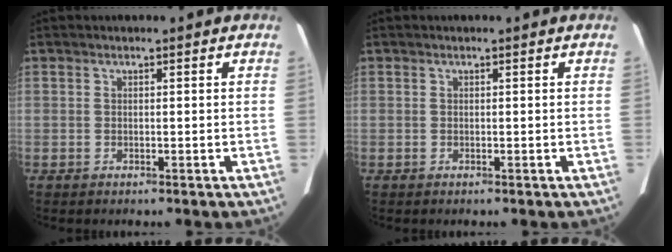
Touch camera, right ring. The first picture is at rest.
{"total": 0.0}